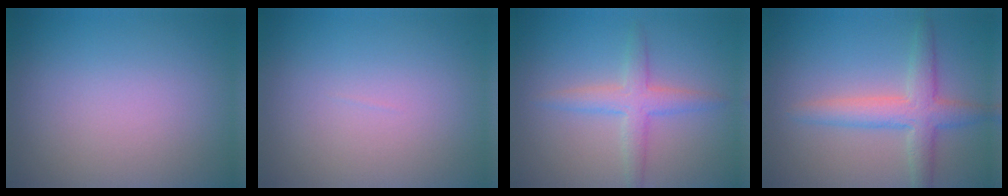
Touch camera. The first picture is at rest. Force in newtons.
{"total": 0.0}
{"total": 3.0, "press": 3.0, "slide": 0.1}
{"total": 4.0, "press": 4.0, "slide": 0.1}